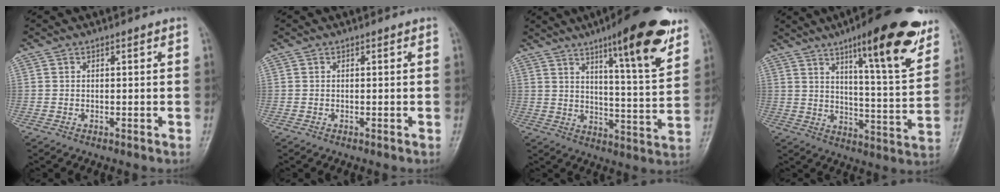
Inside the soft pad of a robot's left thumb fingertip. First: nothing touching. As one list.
[{"total": 0.0}, {"total": 17.8, "force": [10.8, 3.2, 13.8], "torque": [-0.172, -0.056, 0.158]}, {"total": 19.8, "force": [11.9, 4.0, 15.3], "torque": [-0.184, -0.057, 0.173]}]